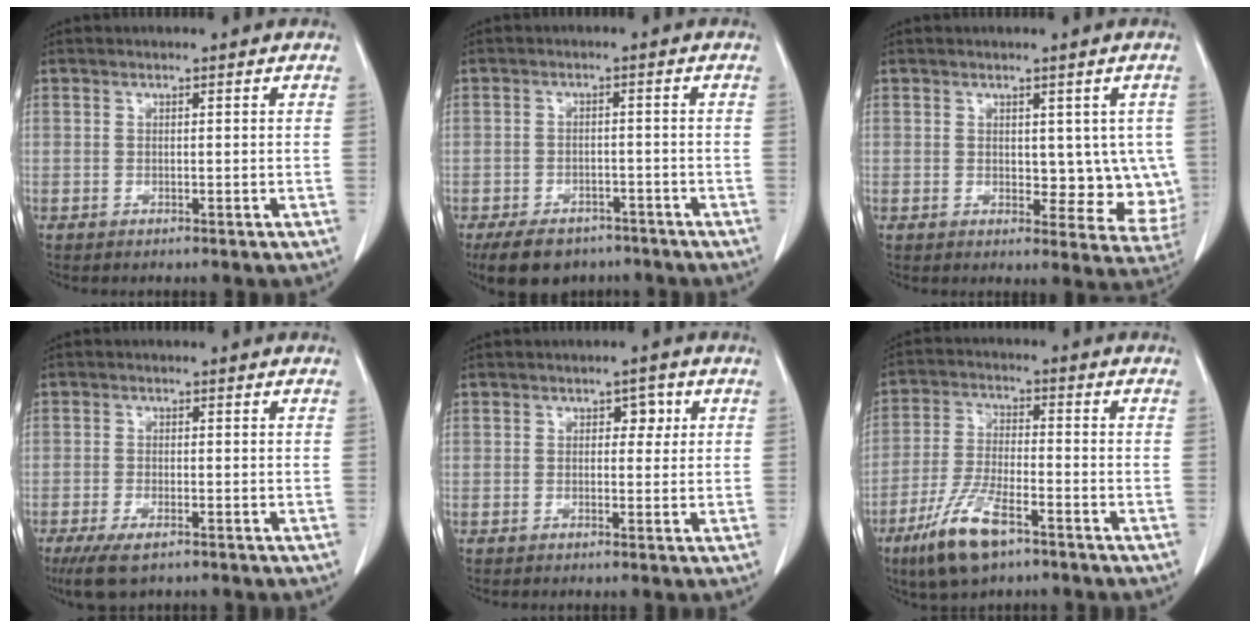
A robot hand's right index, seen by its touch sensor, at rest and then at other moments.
{"total": 8.9, "force": [-6.8, 4.9, 3.1], "torque": [-0.043, 0.002, -0.101]}
{"total": 7.6, "force": [0.9, 4.5, 6.0], "torque": [-0.040, -0.004, 0.016]}
{"total": 5.1, "force": [-3.4, 1.7, 3.4], "torque": [-0.065, -0.010, -0.057]}
{"total": 2.5, "force": [0.8, 1.6, 1.7], "torque": [-0.014, 0.011, 0.008]}
{"total": 10.4, "force": [-6.4, 2.8, 7.7], "torque": [-0.159, -0.016, -0.118]}